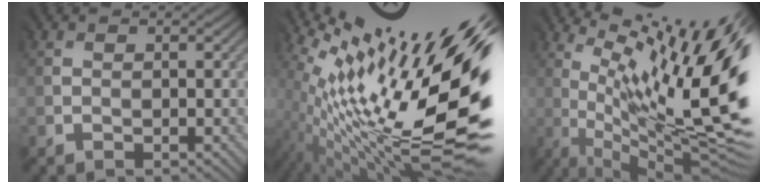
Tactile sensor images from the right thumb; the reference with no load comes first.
{"total": 18.6, "force": [4.2, 5.2, 17.4], "torque": [-0.283, -0.018, 0.077]}
{"total": 17.5, "force": [5.0, 3.8, 16.4], "torque": [-0.256, -0.002, 0.115]}